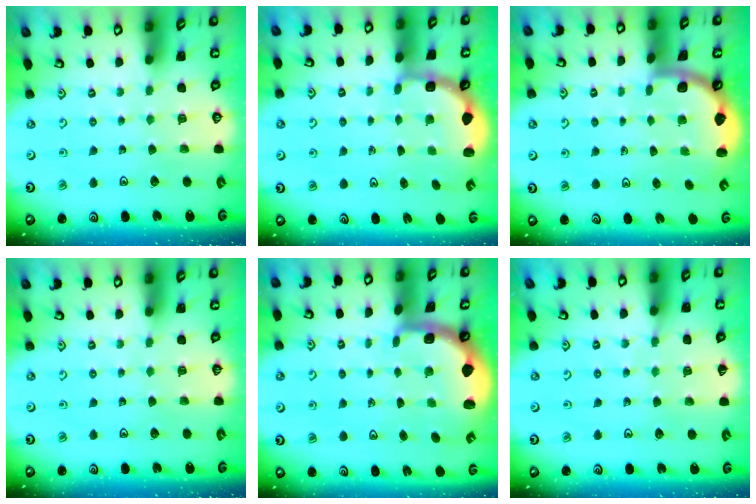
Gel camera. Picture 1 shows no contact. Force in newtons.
{"total": 2.9, "press": 2.5, "slide": 1.4}
{"total": 1.7, "press": 1.7, "slide": 0.0}
{"total": 0.0}
{"total": 2.4, "press": 2.1, "slide": 1.2}
{"total": 5.3, "press": 5.3, "slide": 0.7}